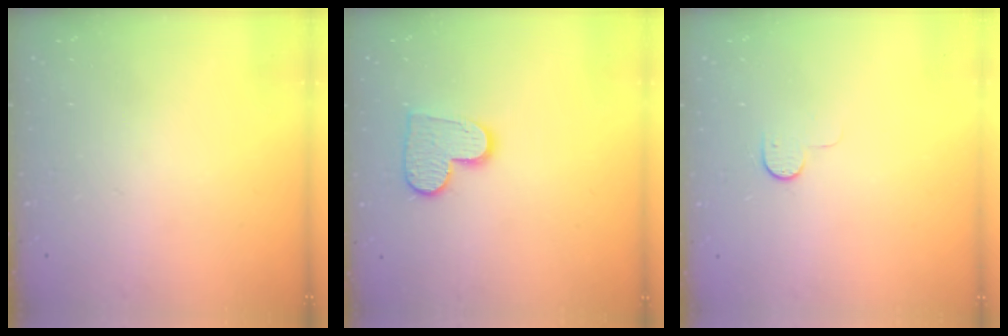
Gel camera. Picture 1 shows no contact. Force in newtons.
{"total": 9.6, "press": 9.6, "slide": 0.6}
{"total": 4.9, "press": 4.9, "slide": 0.5}